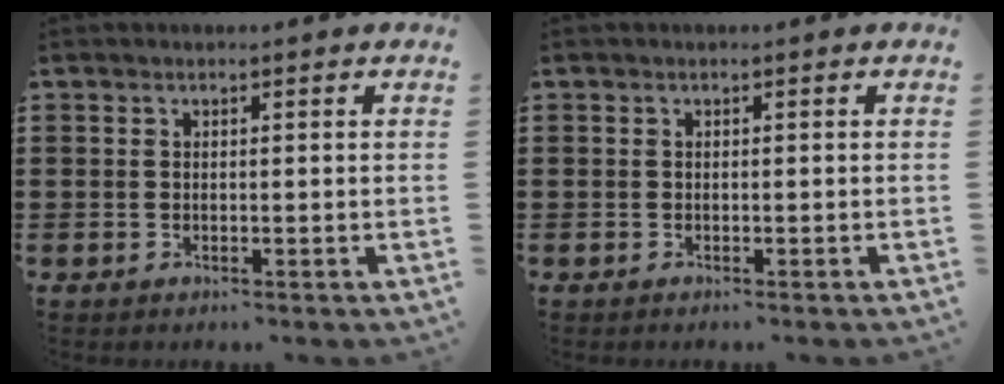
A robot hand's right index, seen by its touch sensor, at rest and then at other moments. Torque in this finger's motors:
{"motor_torque": [-1.01, 1.14, -0.01, -0.01]}